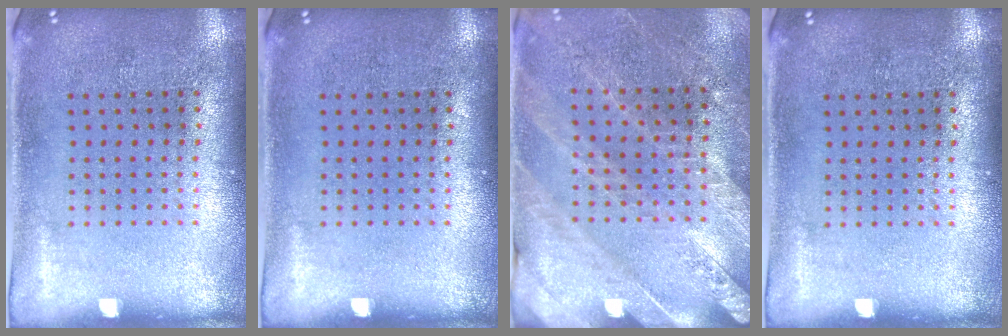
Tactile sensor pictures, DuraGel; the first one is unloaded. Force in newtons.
{"total": 0.0}
{"total": 2.5, "press": 2.5, "slide": 0.4}
{"total": 0.0}